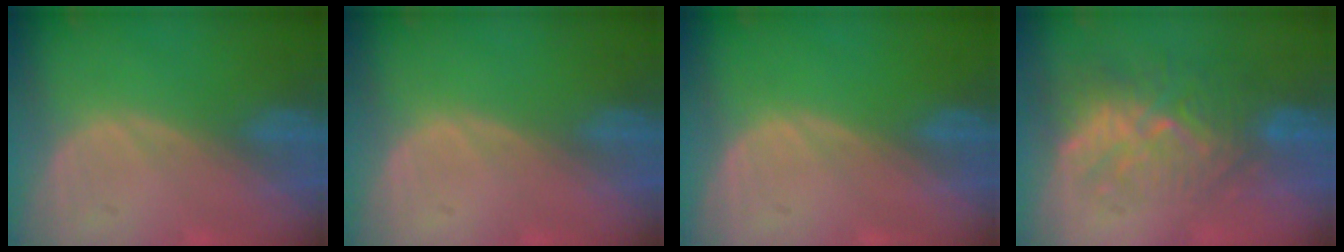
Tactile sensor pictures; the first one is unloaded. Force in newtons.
{"total": 0.0}
{"total": 0.0}
{"total": 9.3, "press": 8.6, "slide": 3.5}